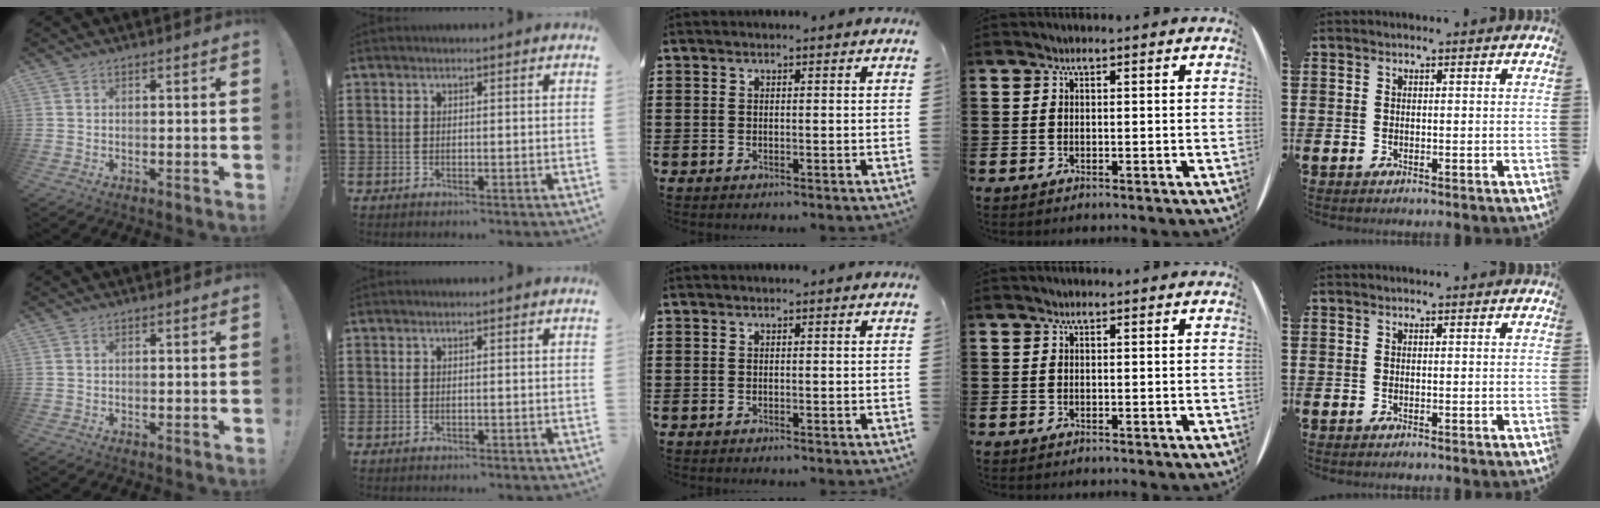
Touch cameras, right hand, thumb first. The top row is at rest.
{}